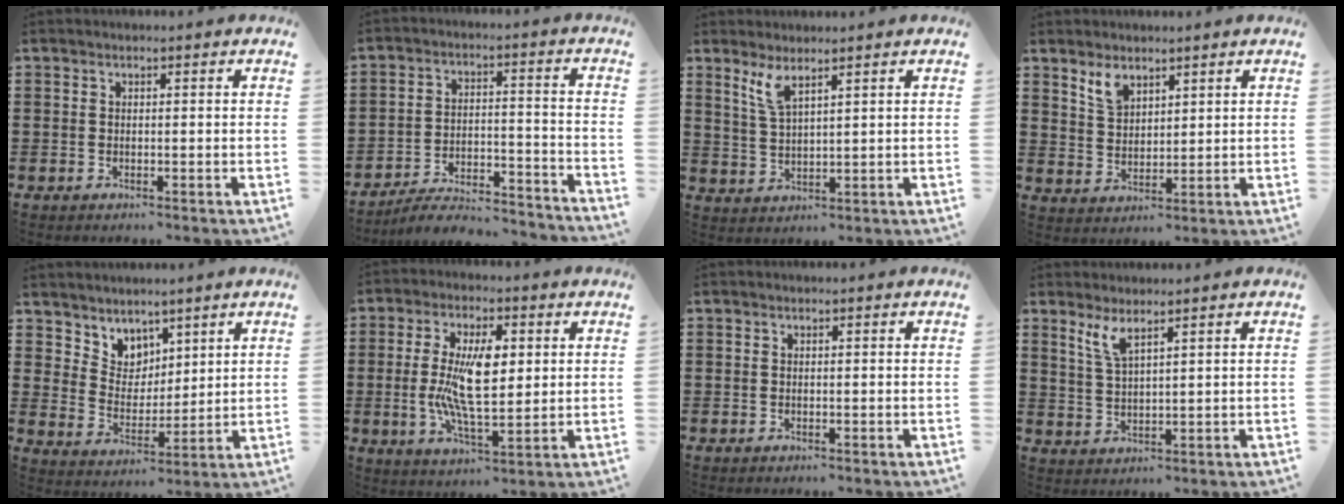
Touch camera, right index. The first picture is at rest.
{"total": 5.6, "force": [-5.4, 0.7, 1.4], "torque": [-0.029, 0.002, -0.108]}
{"total": 3.7, "force": [2.6, 0.8, 2.6], "torque": [-0.057, 0.003, 0.047]}
{"total": 3.9, "force": [2.9, 2.0, 1.7], "torque": [-0.043, 0.005, 0.055]}
{"total": 5.1, "force": [3.9, 3.3, -0.7], "torque": [-0.017, -0.016, 0.073]}
{"total": 10.4, "force": [0.8, 4.2, 9.5], "torque": [-0.191, -0.002, 0.010]}
{"total": 0.0}
{"total": 3.5, "force": [2.5, 0.6, 2.3], "torque": [-0.052, 0.003, 0.044]}